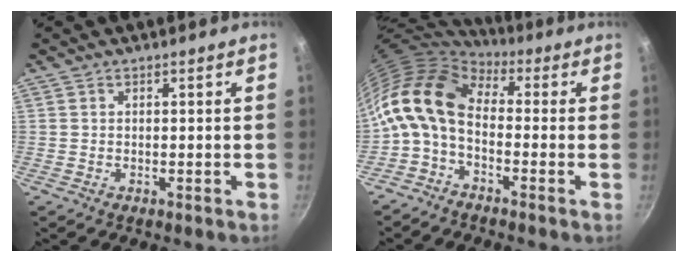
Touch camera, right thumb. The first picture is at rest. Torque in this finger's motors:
{"motor_torque": [1.87, 1.80, 0.81, -0.76, 0.32]}